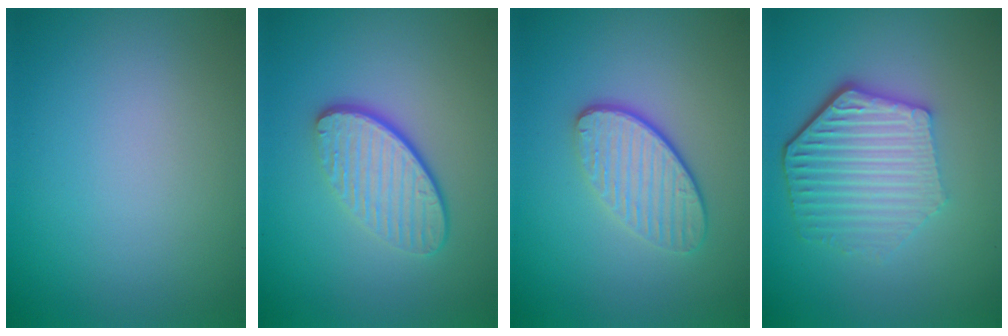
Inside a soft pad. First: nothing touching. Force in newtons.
{"total": 4.2, "press": 3.0, "slide": 3.0}
{"total": 3.6, "press": 2.9, "slide": 2.2}
{"total": 6.1, "press": 4.6, "slide": 4.0}